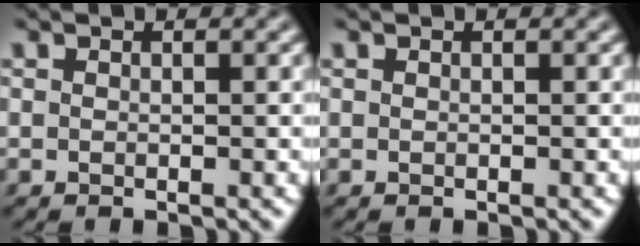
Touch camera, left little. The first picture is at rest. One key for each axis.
{"total": 0.0}